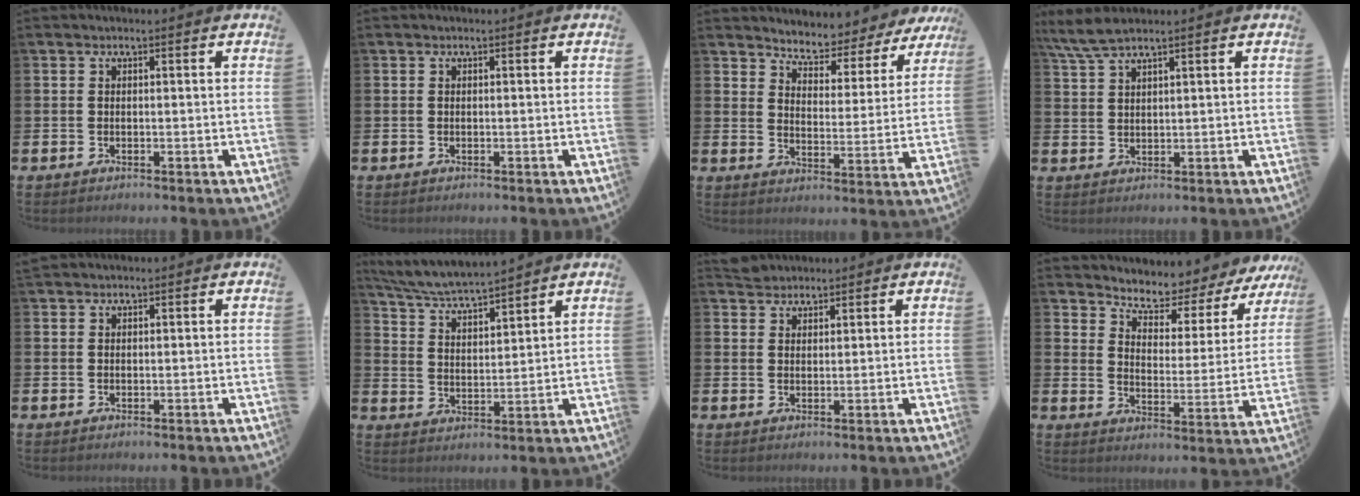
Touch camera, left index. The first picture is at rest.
{"total": 0.0}
{"total": 4.9, "force": [4.7, 1.3, 0.1], "torque": [-0.033, -0.041, 0.077]}
{"total": 4.2, "force": [3.6, 0.4, 2.1], "torque": [-0.049, -0.005, 0.066]}
{"total": 0.8, "force": [0.7, 0.3, 0.0], "torque": [0.015, -0.003, 0.010]}
{"total": 5.6, "force": [5.5, -0.1, 1.1], "torque": [-0.047, -0.039, 0.095]}
{"total": 2.6, "force": [2.4, 0.7, -0.3], "torque": [0.015, -0.007, 0.044]}
{"total": 6.3, "force": [6.1, 1.4, 0.8], "torque": [-0.053, -0.050, 0.102]}